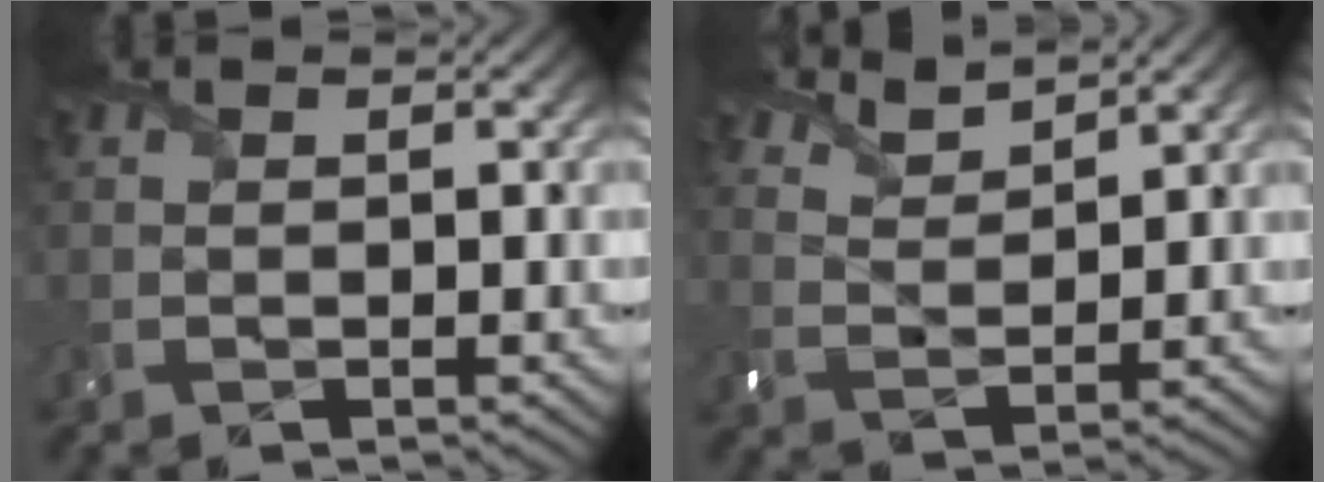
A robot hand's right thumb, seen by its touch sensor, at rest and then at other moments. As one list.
[{"total": 4.1, "force": [3.7, 1.0, 1.5], "torque": [-0.043, 0.000, 0.083]}]